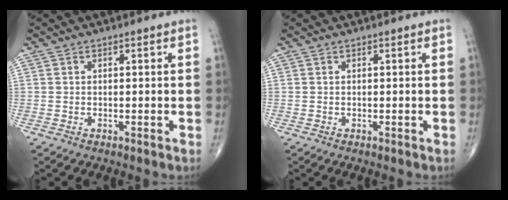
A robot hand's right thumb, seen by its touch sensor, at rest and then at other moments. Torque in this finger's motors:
{"motor_torque": [0.00, 0.27, 0.12, -0.06, -0.01]}